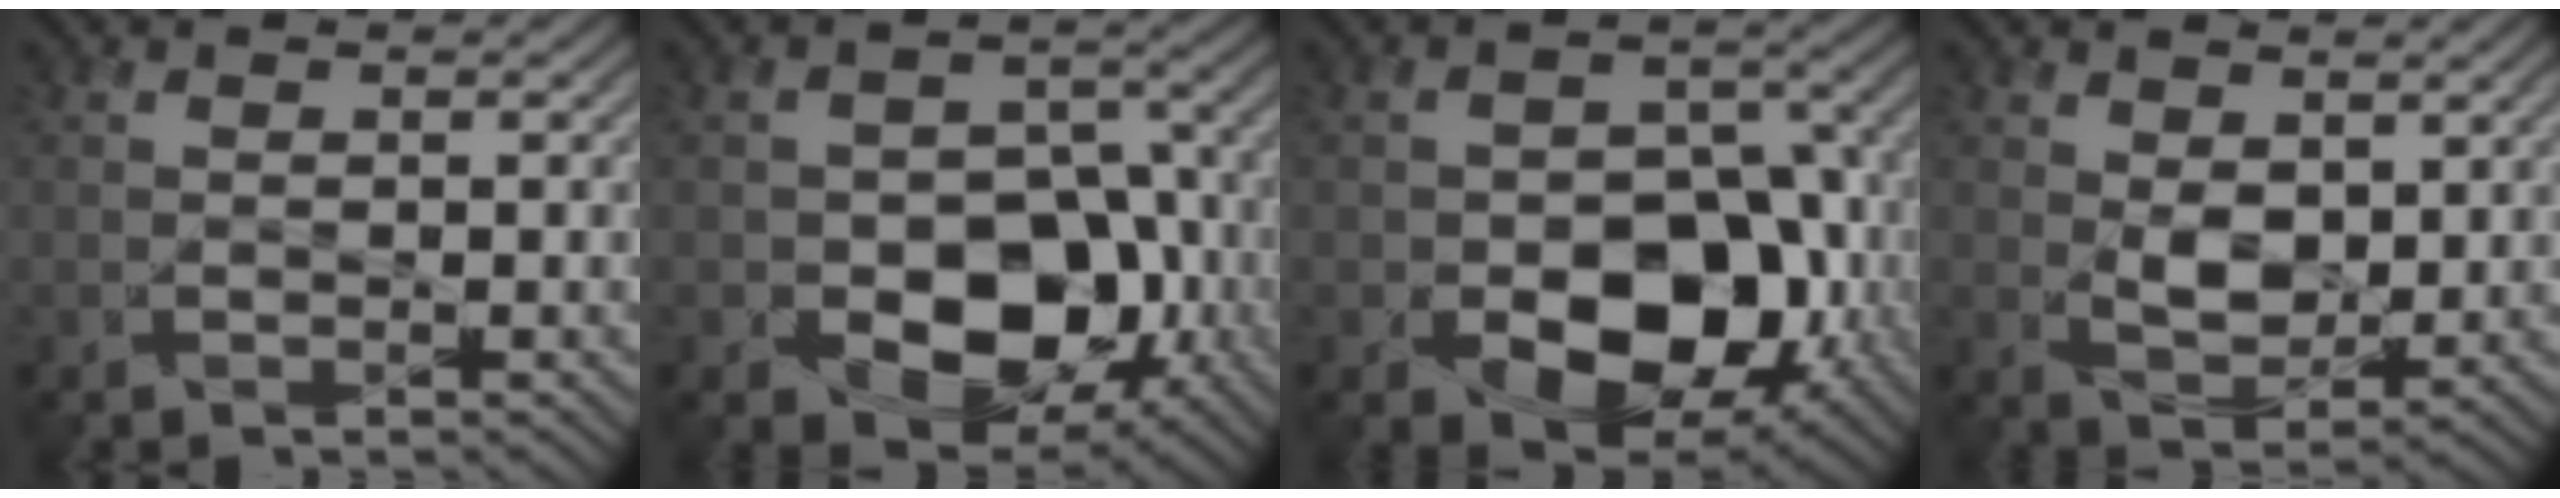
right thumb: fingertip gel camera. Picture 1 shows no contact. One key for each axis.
{"total": 10.7, "fx": -3.8, "fy": 7.4, "fz": 6.7, "tx": -0.095, "ty": -0.011, "tz": -0.067}
{"total": 11.6, "fx": -3.8, "fy": 7.8, "fz": 7.7, "tx": -0.110, "ty": -0.013, "tz": -0.061}
{"total": 4.5, "fx": 1.7, "fy": 2.8, "fz": 3.1, "tx": -0.068, "ty": -0.008, "tz": 0.034}